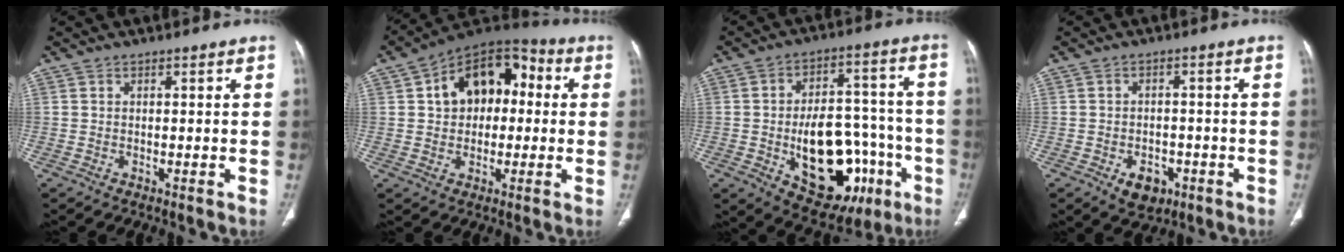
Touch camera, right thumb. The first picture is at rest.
{"total": 15.4, "force": [2.5, 10.4, 11.1], "torque": [-0.126, 0.037, 0.029]}
{"total": 23.0, "force": [-7.2, 13.0, 17.6], "torque": [-0.225, 0.038, -0.083]}
{"total": 5.6, "force": [-2.6, 3.8, 3.2], "torque": [-0.031, 0.011, -0.030]}